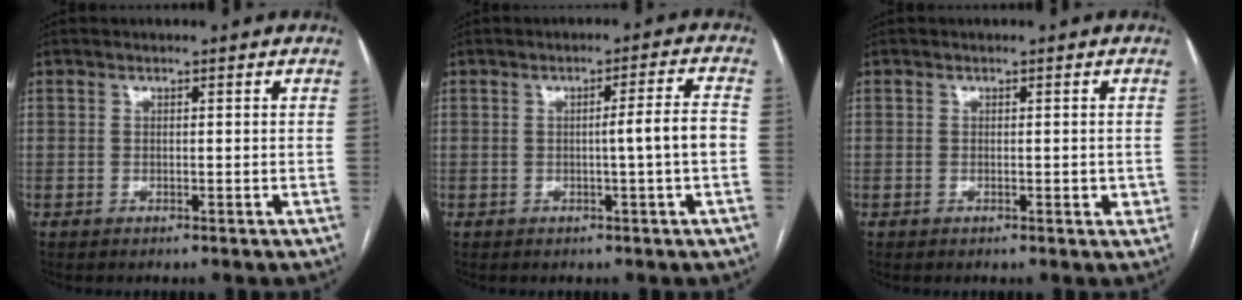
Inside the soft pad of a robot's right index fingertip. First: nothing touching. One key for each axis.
{"total": 4.7, "fx": -0.7, "fy": -0.8, "fz": 4.5, "tx": -0.064, "ty": 0.006, "tz": -0.011}
{"total": 1.2, "fx": -0.2, "fy": 0.5, "fz": 1.1, "tx": -0.016, "ty": 0.002, "tz": -0.001}